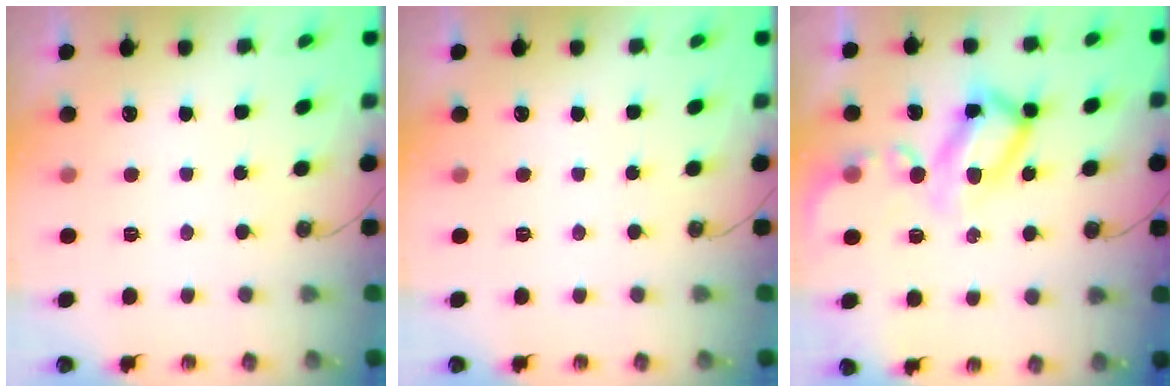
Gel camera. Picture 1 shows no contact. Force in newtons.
{"total": 0.0}
{"total": 14.5, "press": 14.5, "slide": 1.3}